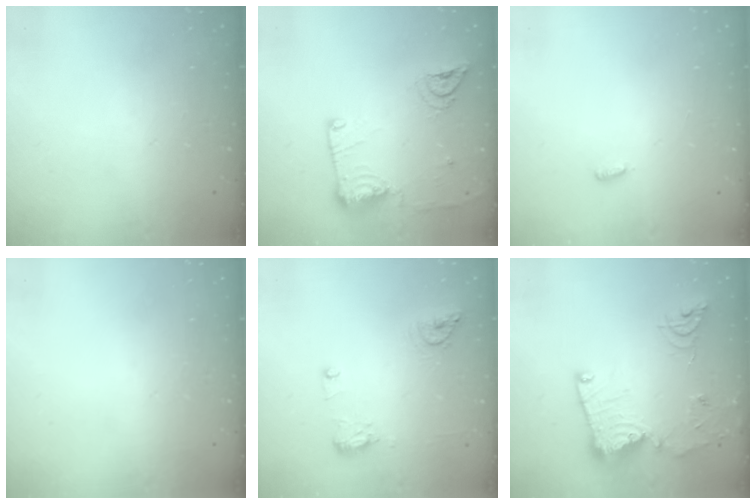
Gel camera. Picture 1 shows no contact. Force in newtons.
{"total": 13.5, "press": 13.4, "slide": 1.7}
{"total": 2.7, "press": 2.6, "slide": 0.9}
{"total": 0.0}
{"total": 12.8, "press": 10.6, "slide": 7.2}
{"total": 15.7, "press": 15.6, "slide": 1.7}